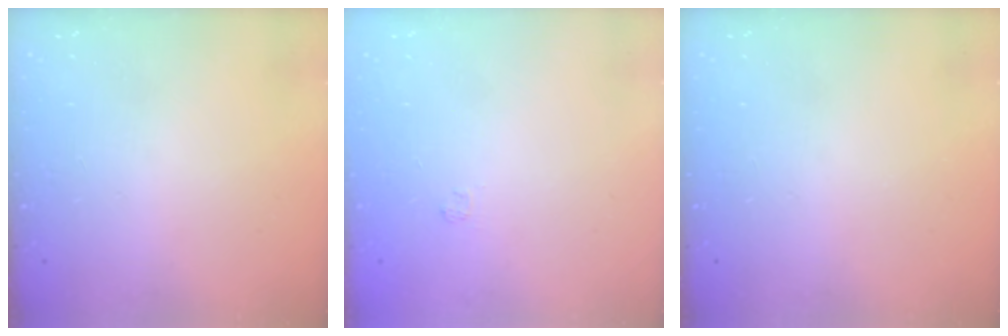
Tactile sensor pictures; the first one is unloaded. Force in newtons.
{"total": 1.7, "press": 1.2, "slide": 1.1}
{"total": 0.0}